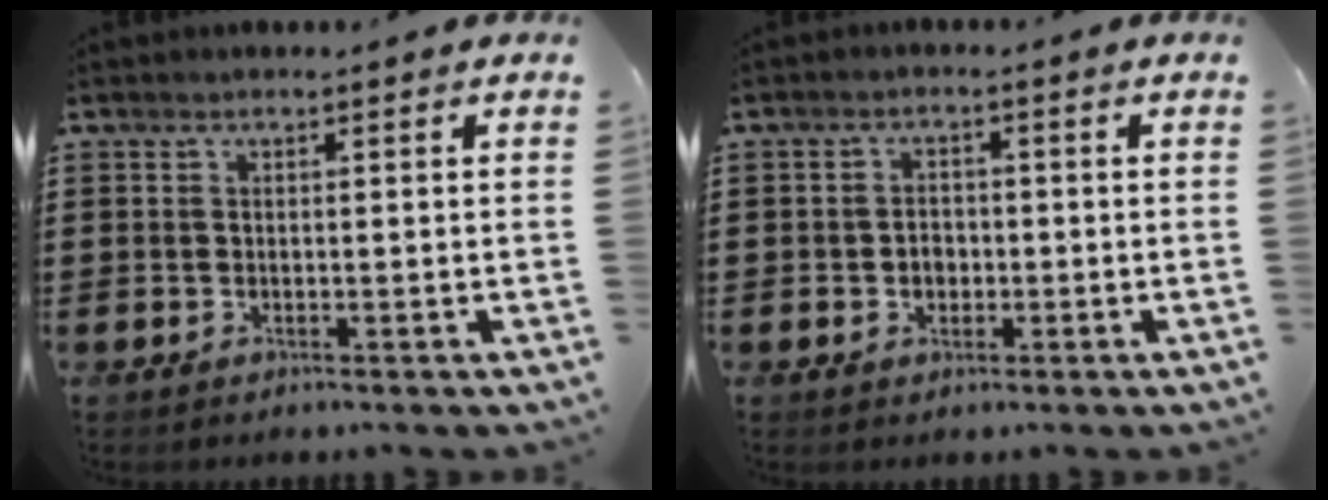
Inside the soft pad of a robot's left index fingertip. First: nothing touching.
{"total": 2.0, "force": [-0.5, 1.7, 1.1], "torque": [-0.024, 0.003, -0.012]}